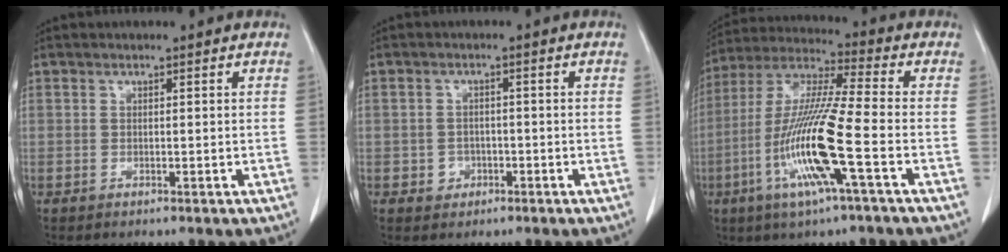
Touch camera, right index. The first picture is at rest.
{"total": 2.3, "force": [-0.9, 2.1, 0.5], "torque": [-0.008, 0.007, -0.010]}
{"total": 15.1, "force": [-4.8, -0.1, 14.3], "torque": [-0.299, -0.012, -0.101]}